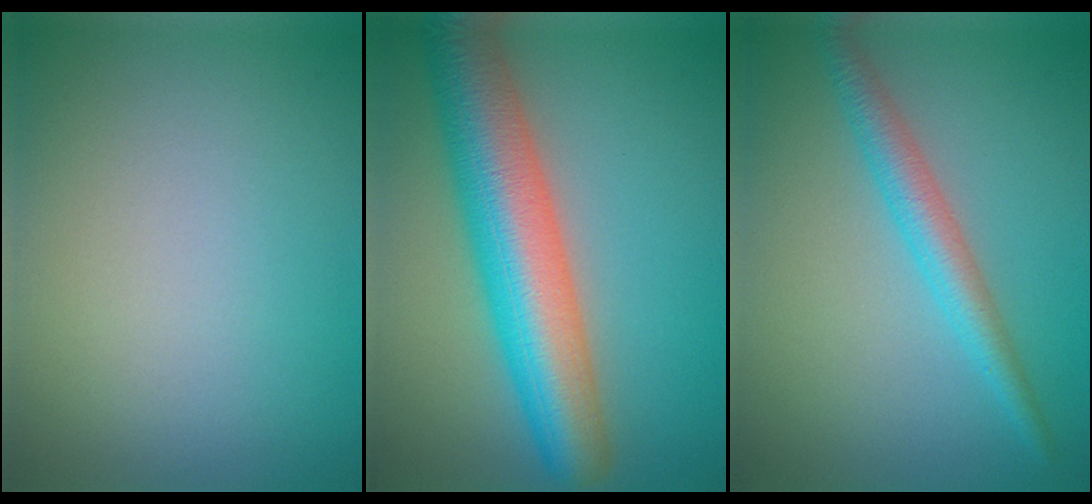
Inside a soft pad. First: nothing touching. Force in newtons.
{"total": 10.1, "press": 10.0, "slide": 0.4}
{"total": 3.2, "press": 3.2, "slide": 0.2}